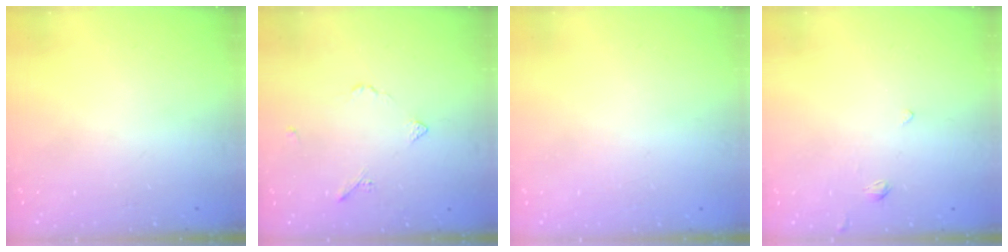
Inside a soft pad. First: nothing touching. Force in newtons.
{"total": 4.2, "press": 4.1, "slide": 0.8}
{"total": 1.9, "press": 1.9, "slide": 0.1}
{"total": 0.8, "press": 0.7, "slide": 0.4}